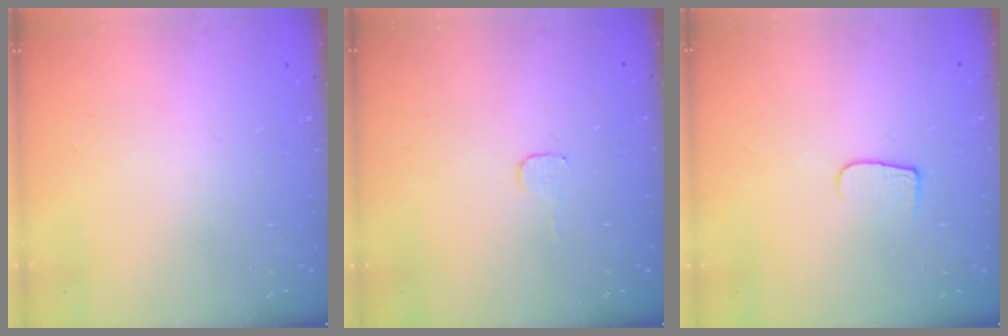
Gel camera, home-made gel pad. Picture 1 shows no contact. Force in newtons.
{"total": 2.8, "press": 2.8, "slide": 0.2}
{"total": 5.9, "press": 5.9, "slide": 0.6}